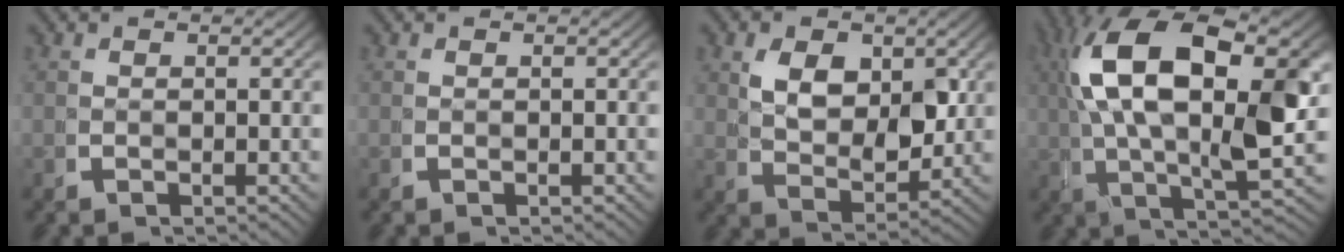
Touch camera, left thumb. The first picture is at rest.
{"total": 0.0}
{"total": 5.4, "force": [1.6, 3.3, 4.0], "torque": [-0.065, -0.014, 0.039]}
{"total": 13.9, "force": [2.6, 6.2, 12.1], "torque": [-0.229, -0.004, 0.043]}